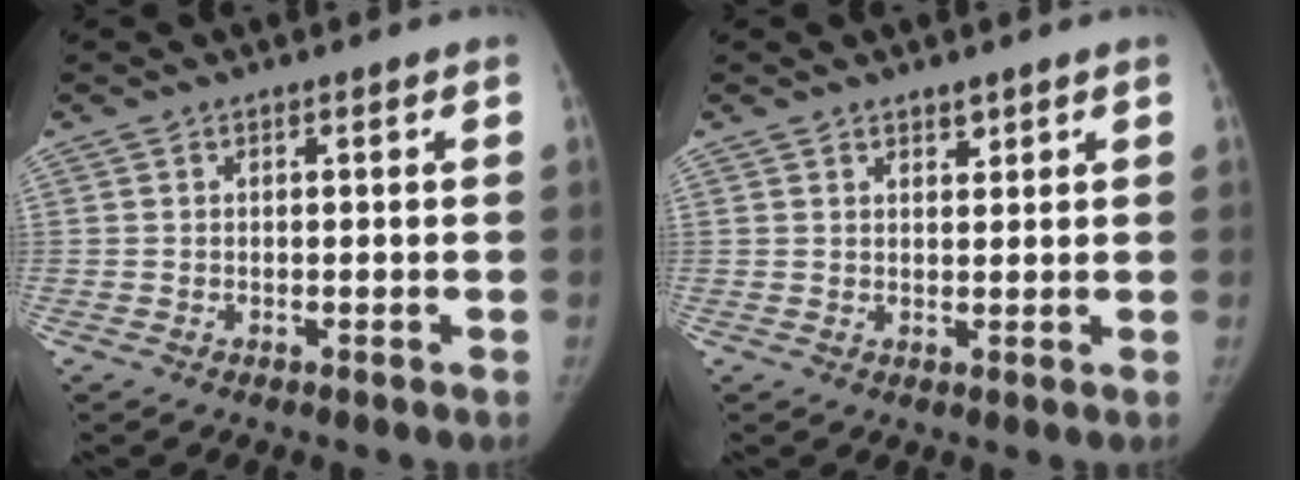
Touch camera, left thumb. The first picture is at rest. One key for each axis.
{"total": 1.7, "fx": 1.3, "fy": 0.9, "fz": 0.6, "tx": 0.006, "ty": -0.014, "tz": 0.017}